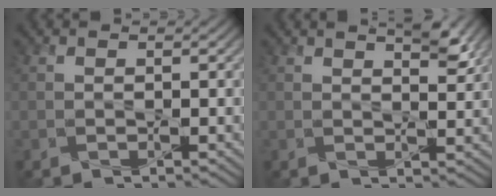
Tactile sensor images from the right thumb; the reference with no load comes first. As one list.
[{"total": 3.7, "force": [2.5, 1.0, 2.5], "torque": [-0.044, -0.002, 0.042]}]